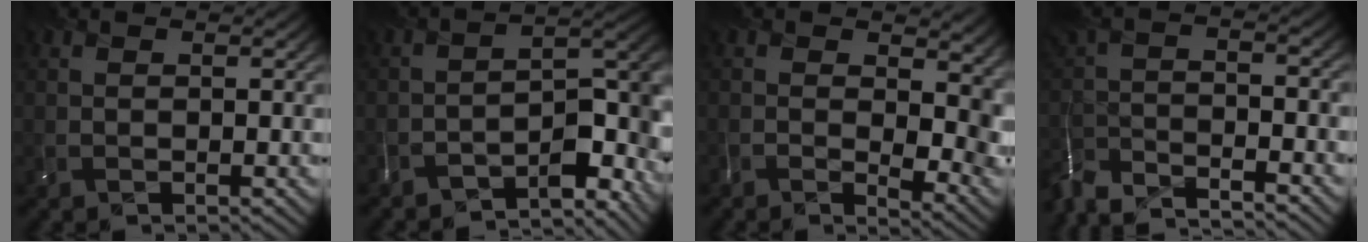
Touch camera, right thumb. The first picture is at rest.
{"total": 8.6, "force": [-7.7, 1.1, 3.7], "torque": [-0.035, 0.007, -0.123]}
{"total": 11.7, "force": [0.3, 6.5, 9.8], "torque": [-0.143, -0.026, 0.045]}
{"total": 9.2, "force": [-8.6, 0.8, 3.3], "torque": [-0.057, -0.016, -0.156]}